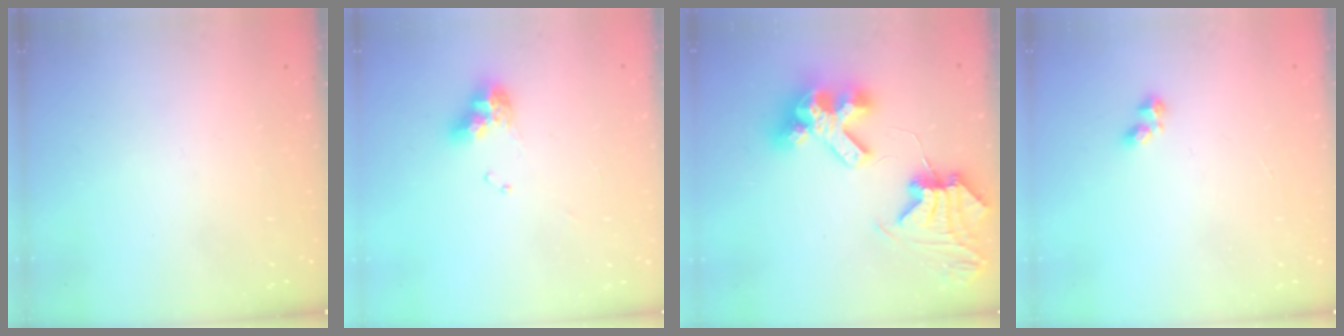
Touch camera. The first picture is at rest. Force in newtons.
{"total": 8.8, "press": 8.7, "slide": 1.1}
{"total": 12.4, "press": 12.3, "slide": 1.6}
{"total": 2.2, "press": 2.1, "slide": 0.7}